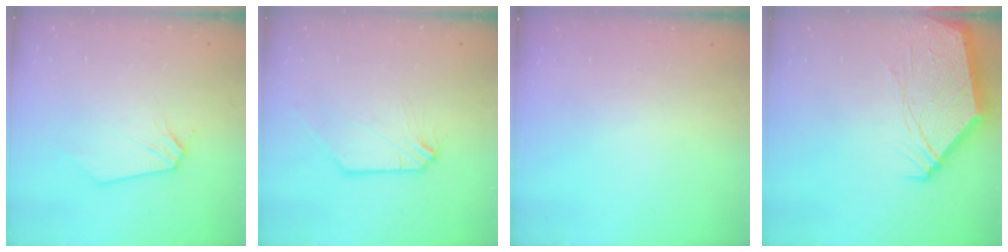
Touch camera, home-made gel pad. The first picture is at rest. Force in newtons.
{"total": 0.0}
{"total": 0.0}
{"total": 15.9, "press": 15.7, "slide": 2.1}